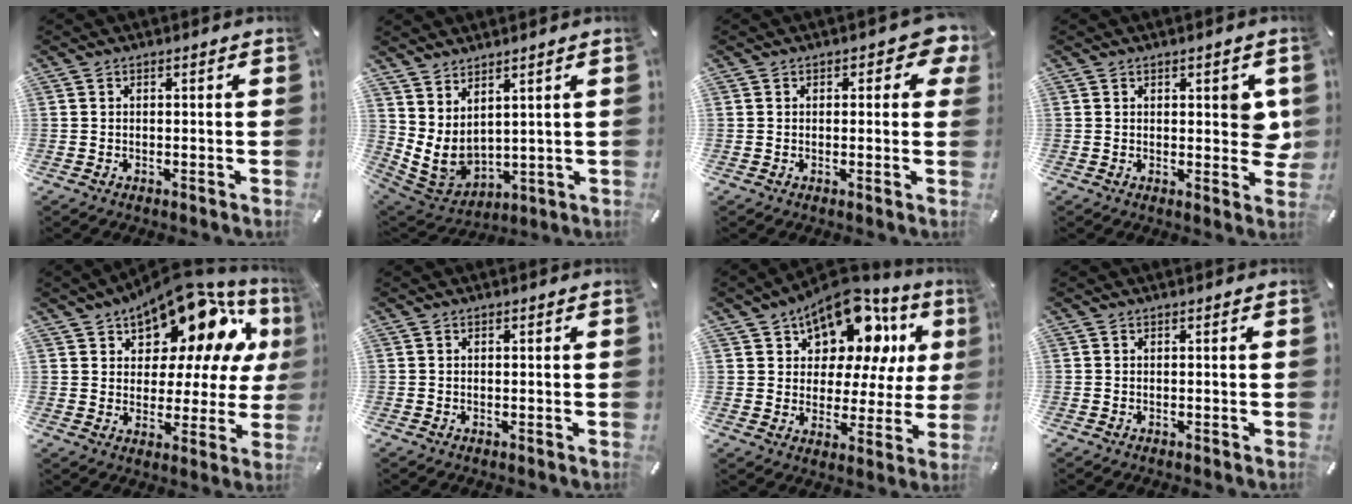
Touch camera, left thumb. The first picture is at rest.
{"total": 6.7, "force": [3.3, 5.2, 2.6], "torque": [-0.065, -0.038, 0.068]}
{"total": 4.6, "force": [1.6, 2.9, 3.2], "torque": [-0.033, 0.002, 0.023]}
{"total": 5.4, "force": [1.3, 3.2, 4.2], "torque": [-0.033, -0.008, 0.014]}
{"total": 16.3, "force": [11.7, 8.0, 8.1], "torque": [-0.131, -0.097, 0.199]}
{"total": 0.0}
{"total": 15.8, "force": [11.1, 8.3, 7.5], "torque": [-0.127, -0.087, 0.192]}
{"total": 0.0}